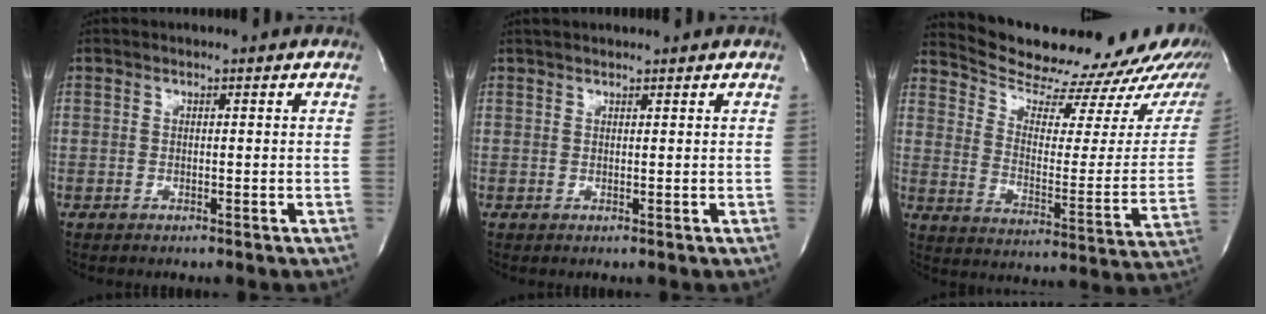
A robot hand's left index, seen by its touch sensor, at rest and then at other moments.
{"total": 3.6, "force": [3.3, 0.4, 1.4], "torque": [-0.018, 0.030, 0.050]}
{"total": 25.2, "force": [23.3, 4.9, 8.4], "torque": [-0.125, -0.085, 0.293]}